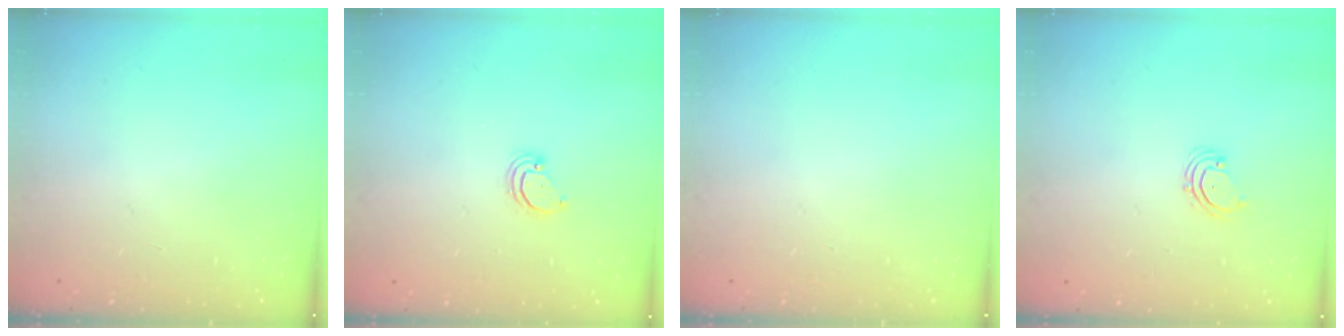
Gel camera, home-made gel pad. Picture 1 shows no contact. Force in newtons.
{"total": 2.6, "press": 2.6, "slide": 0.1}
{"total": 0.0}
{"total": 2.3, "press": 2.3, "slide": 0.5}